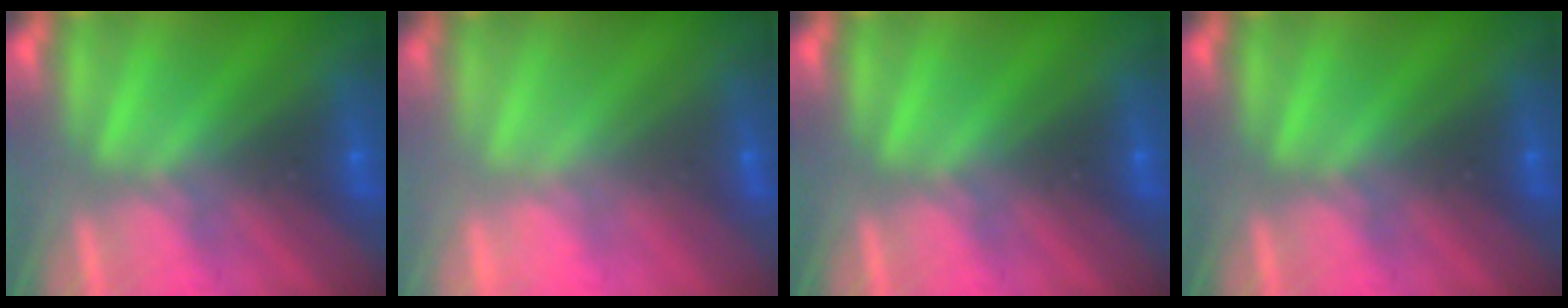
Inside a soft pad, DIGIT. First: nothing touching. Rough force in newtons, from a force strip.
{"total": 1.9}
{"total": 0.0}
{"total": 0.0}